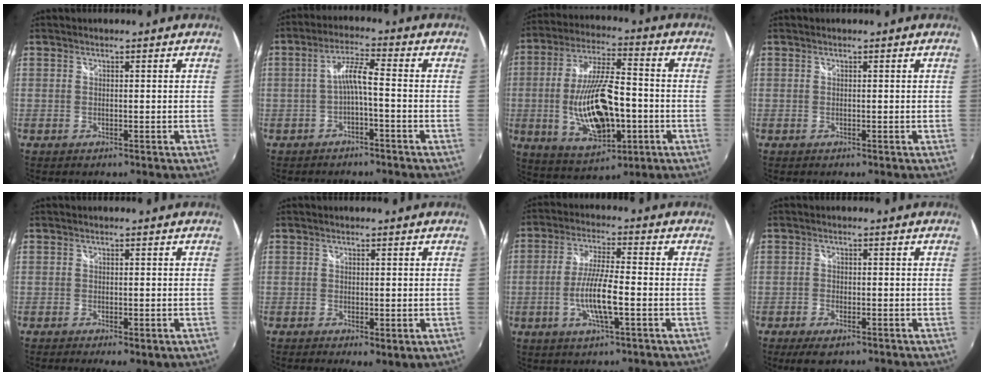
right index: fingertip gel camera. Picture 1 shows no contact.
{"total": 4.6, "force": [-1.8, 0.3, 4.2], "torque": [-0.090, 0.011, -0.030]}
{"total": 17.6, "force": [-3.6, 7.3, 15.6], "torque": [-0.317, -0.009, -0.047]}
{"total": 0.0}
{"total": 4.5, "force": [-2.5, 1.4, 3.5], "torque": [-0.060, -0.021, -0.031]}
{"total": 3.1, "force": [-0.8, 1.1, 2.8], "torque": [-0.046, -0.014, -0.007]}
{"total": 8.5, "force": [-2.5, 1.2, 8.0], "torque": [-0.158, -0.006, -0.048]}
{"total": 4.7, "force": [-3.2, 2.0, 2.8], "torque": [-0.068, -0.015, -0.056]}